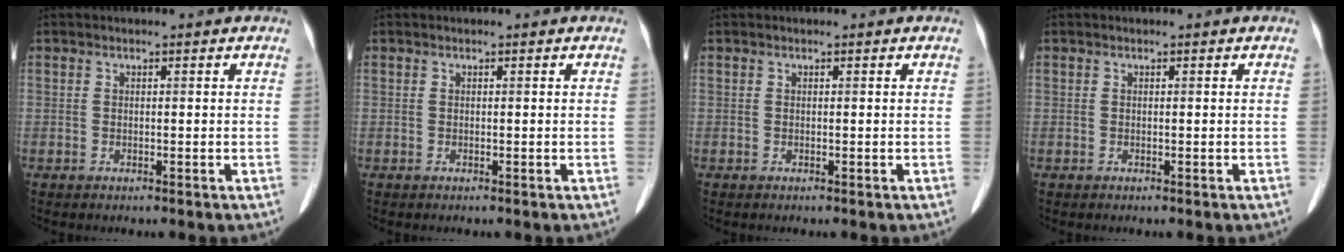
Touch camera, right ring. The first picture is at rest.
{"total": 0.0}
{"total": 0.0}
{"total": 0.0}